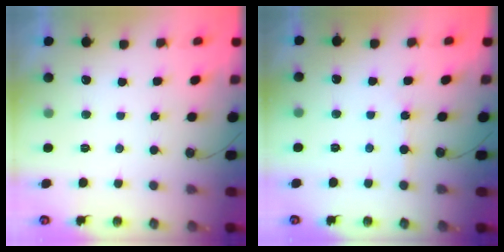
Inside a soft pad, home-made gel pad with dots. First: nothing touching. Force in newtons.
{"total": 2.8, "press": 2.8, "slide": 0.4}